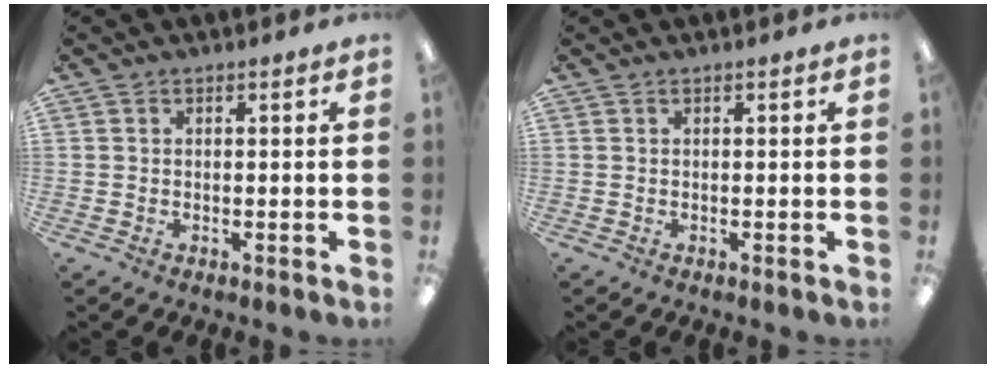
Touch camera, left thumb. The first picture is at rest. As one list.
[{"total": 0.0}]